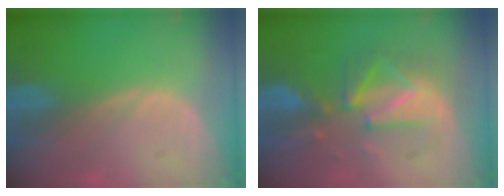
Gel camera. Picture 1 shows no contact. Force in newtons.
{"total": 8.0, "press": 8.0, "slide": 0.6}